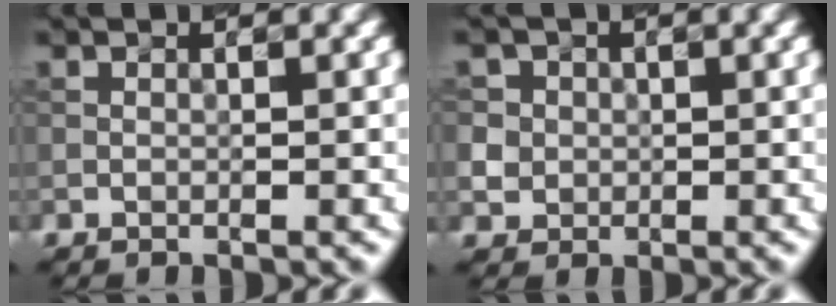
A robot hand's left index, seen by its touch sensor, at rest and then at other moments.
{"total": 3.9, "force": [1.1, 3.5, 1.2], "torque": [-0.020, 0.014, 0.016]}